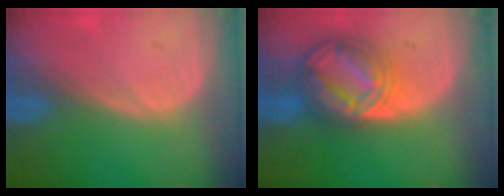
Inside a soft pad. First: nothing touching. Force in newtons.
{"total": 8.9, "press": 8.9, "slide": 0.8}